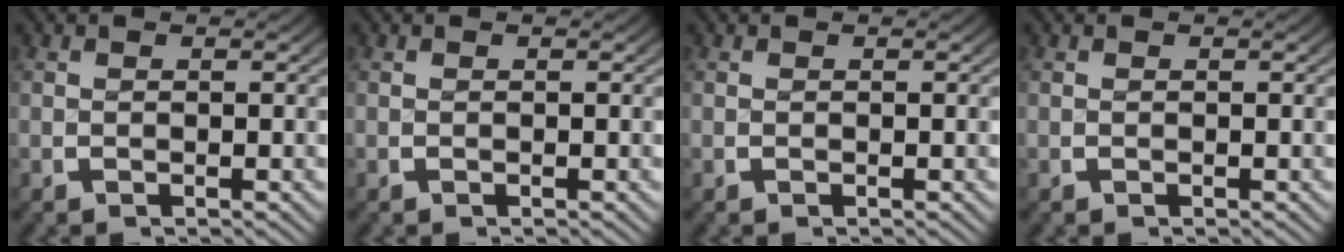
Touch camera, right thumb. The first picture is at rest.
{"total": 0.0}
{"total": 0.0}
{"total": 0.0}